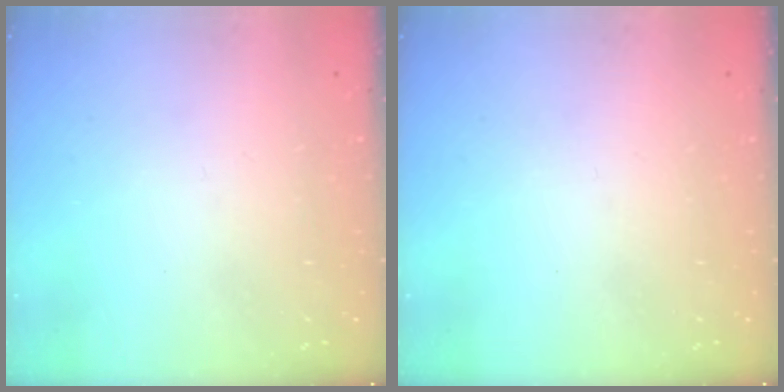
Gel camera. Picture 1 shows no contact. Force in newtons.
{"total": 0.0}